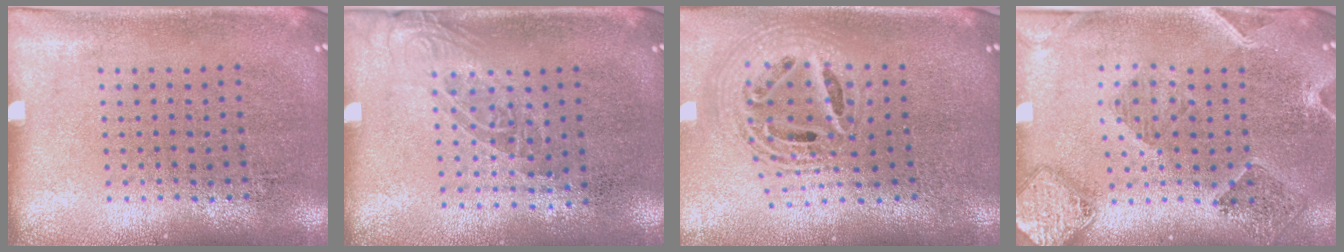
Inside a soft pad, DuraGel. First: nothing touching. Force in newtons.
{"total": 1.3, "press": 1.0, "slide": 0.9}
{"total": 2.3, "press": 1.8, "slide": 1.6}
{"total": 1.5, "press": 1.5, "slide": 0.2}